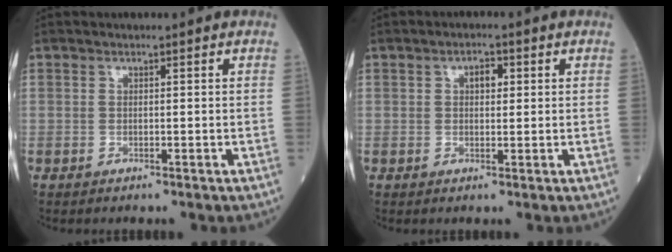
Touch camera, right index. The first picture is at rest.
{"total": 2.3, "force": [0.7, 1.3, 1.8], "torque": [-0.028, 0.007, 0.010]}